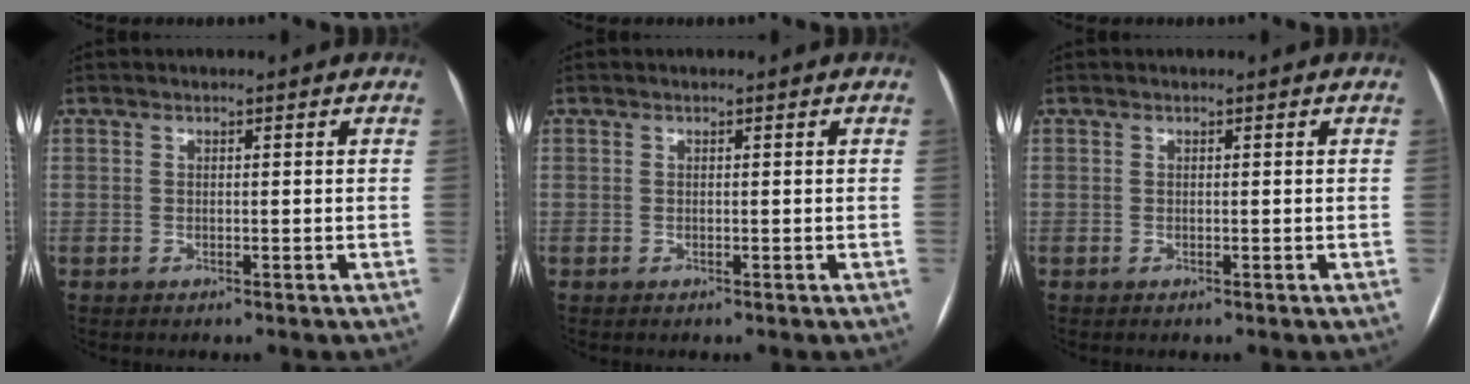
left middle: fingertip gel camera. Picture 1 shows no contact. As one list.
[{"total": 0.0}, {"total": 0.0}]